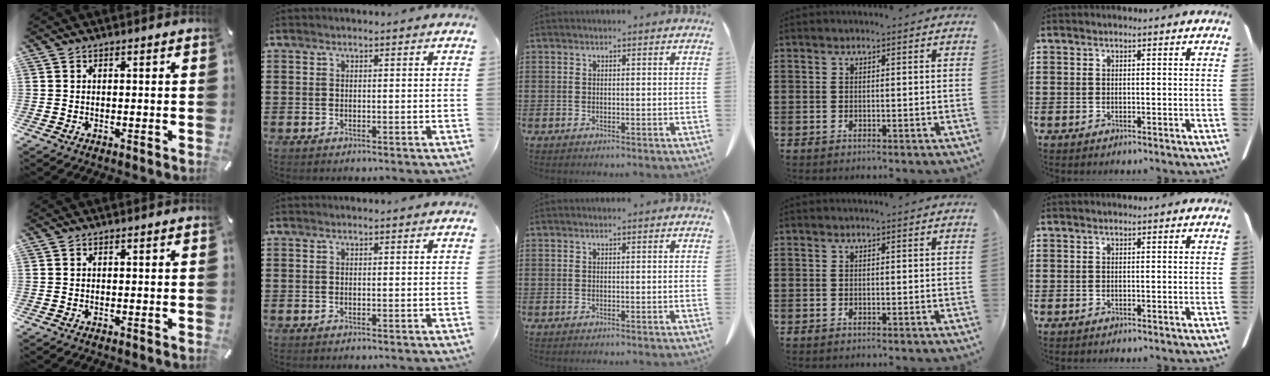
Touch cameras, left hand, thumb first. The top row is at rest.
{}